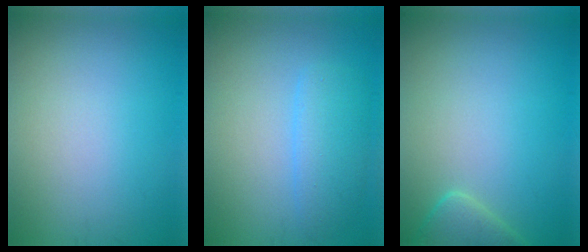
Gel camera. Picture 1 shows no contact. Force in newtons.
{"total": 3.1, "press": 3.1, "slide": 0.3}
{"total": 2.4, "press": 2.4, "slide": 0.3}